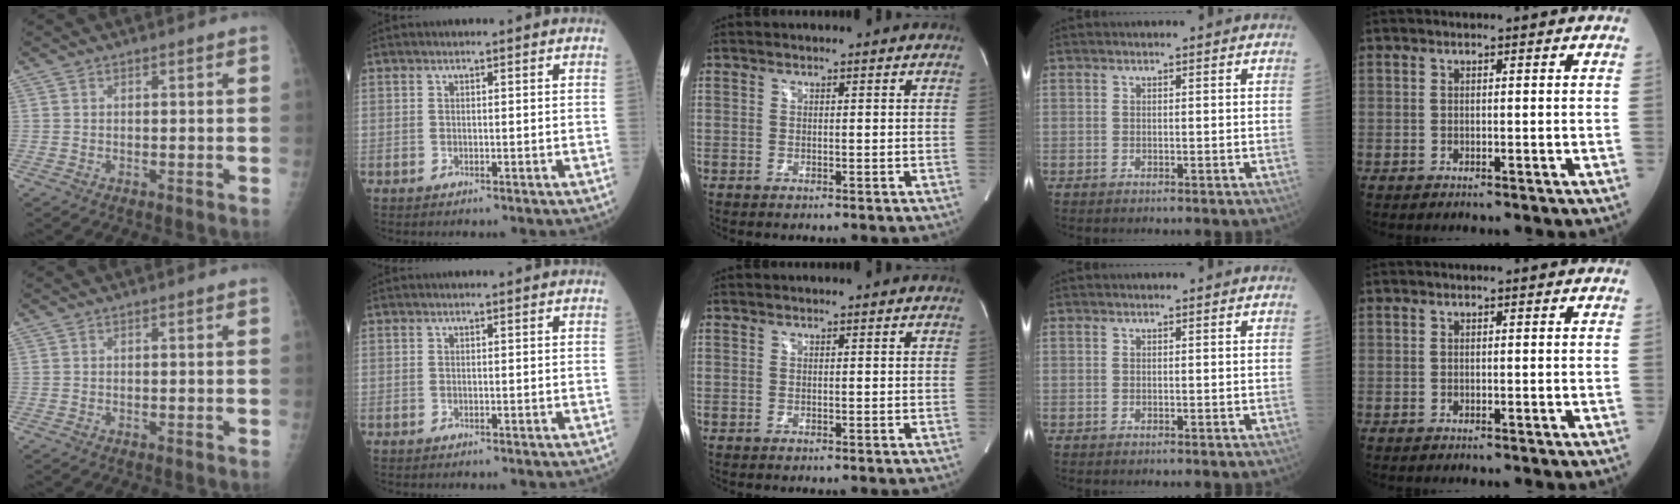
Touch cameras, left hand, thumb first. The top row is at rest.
{}